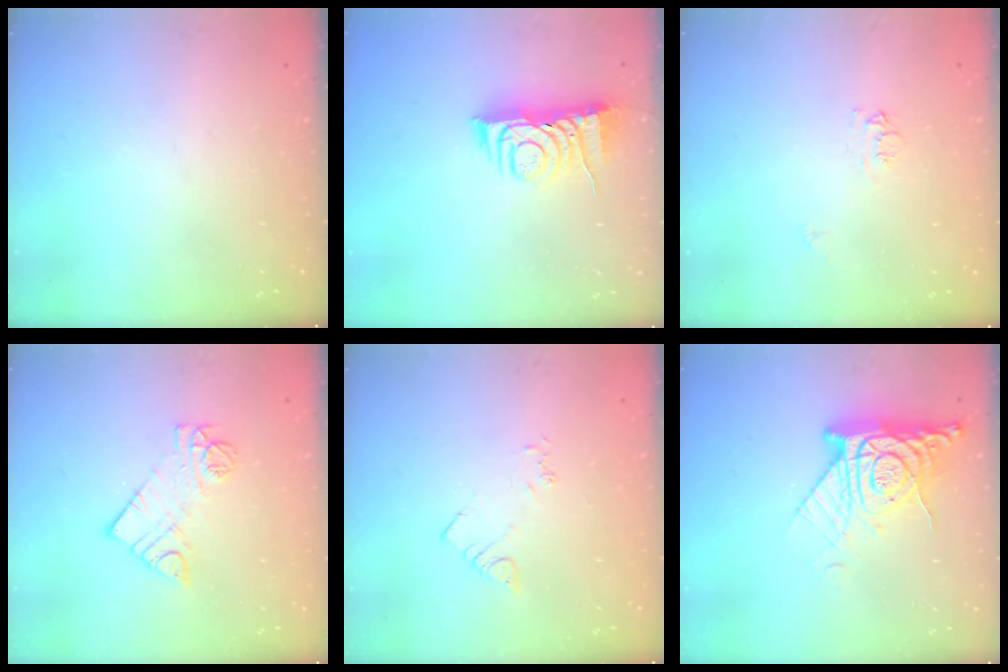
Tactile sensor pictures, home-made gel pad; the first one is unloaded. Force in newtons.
{"total": 7.7, "press": 7.7, "slide": 0.7}
{"total": 5.5, "press": 5.5, "slide": 0.7}
{"total": 10.1, "press": 10.0, "slide": 0.7}
{"total": 2.3, "press": 2.3, "slide": 0.3}
{"total": 12.1, "press": 12.0, "slide": 1.4}